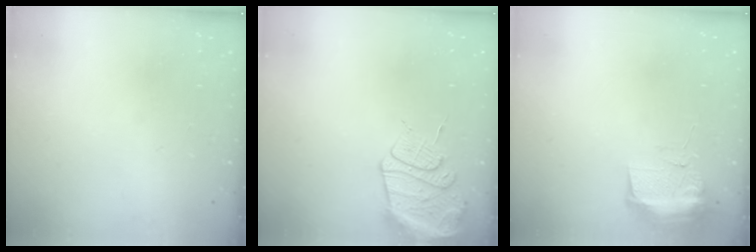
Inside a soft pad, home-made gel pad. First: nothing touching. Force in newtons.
{"total": 13.1, "press": 13.0, "slide": 1.6}
{"total": 9.4, "press": 9.4, "slide": 0.9}